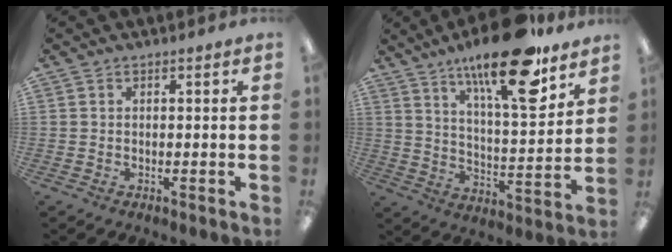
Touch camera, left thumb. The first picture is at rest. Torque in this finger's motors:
{"motor_torque": [0.88, 0.30, 1.60, -1.18, 0.33]}